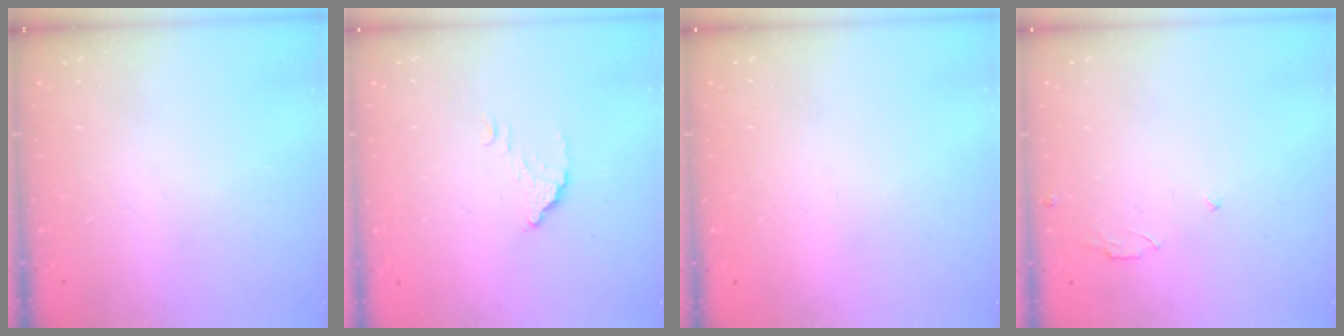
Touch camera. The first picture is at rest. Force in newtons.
{"total": 2.9, "press": 2.9, "slide": 0.1}
{"total": 2.3, "press": 2.3, "slide": 0.1}
{"total": 2.5, "press": 2.5, "slide": 0.2}